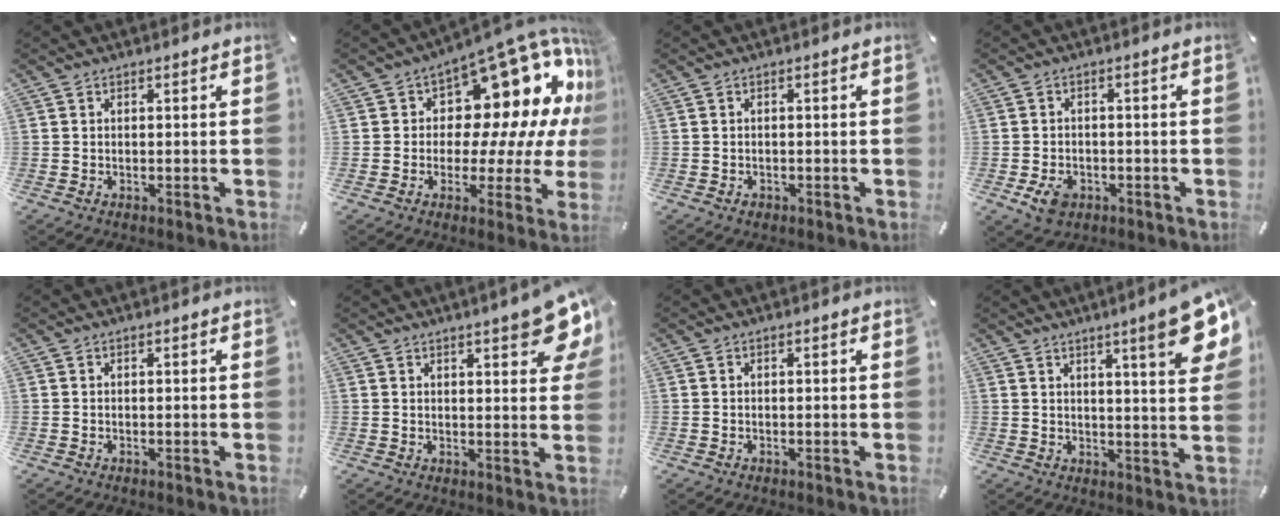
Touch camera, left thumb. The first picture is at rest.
{"total": 19.3, "force": [8.2, 11.3, 13.4], "torque": [-0.166, -0.082, 0.137]}
{"total": 1.0, "force": [-0.5, 0.7, 0.4], "torque": [-0.011, 0.002, -0.011]}
{"total": 4.7, "force": [-2.1, 3.5, 2.3], "torque": [-0.049, 0.002, -0.043]}
{"total": 0.0}
{"total": 9.3, "force": [5.6, 2.8, 6.9], "torque": [-0.092, -0.028, 0.093]}
{"total": 0.0}
{"total": 12.7, "force": [6.6, 2.2, 10.7], "torque": [-0.152, -0.034, 0.102]}